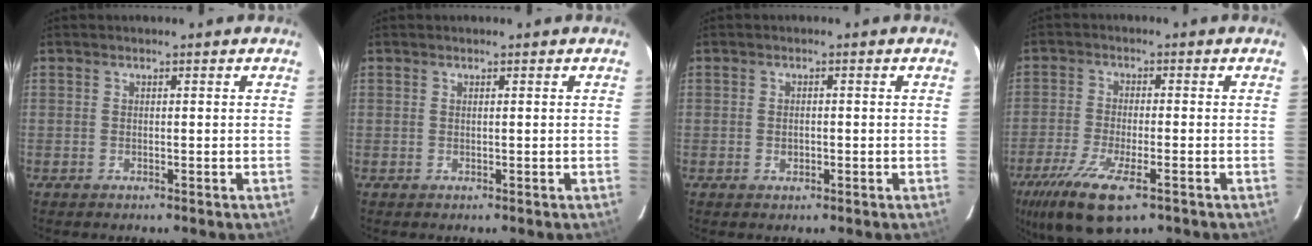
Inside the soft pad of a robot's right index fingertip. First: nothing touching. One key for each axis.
{"total": 0.0}
{"total": 1.4, "fx": -0.4, "fy": 1.0, "fz": 0.8, "tx": -0.014, "ty": 0.001, "tz": -0.006}
{"total": 12.9, "fx": -7.8, "fy": 3.8, "fz": 9.6, "tx": -0.212, "ty": -0.048, "tz": -0.139}